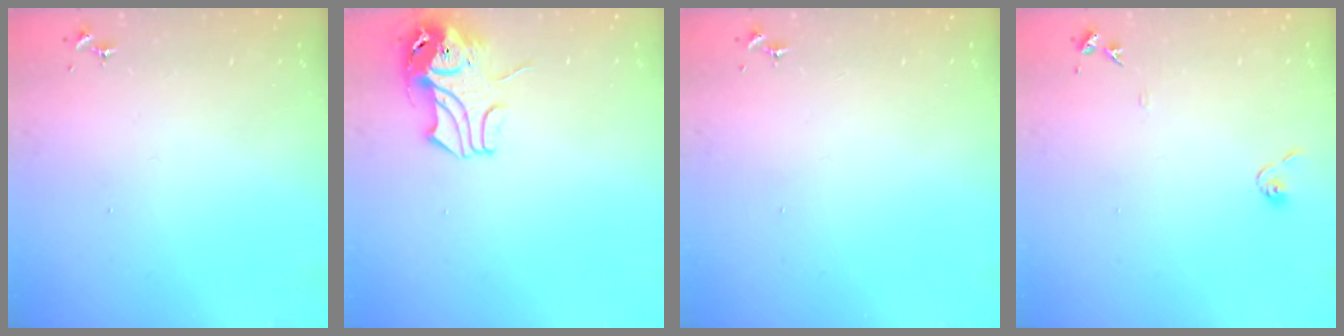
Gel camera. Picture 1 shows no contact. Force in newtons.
{"total": 9.5, "press": 9.4, "slide": 1.2}
{"total": 0.0}
{"total": 6.8, "press": 6.8, "slide": 0.6}